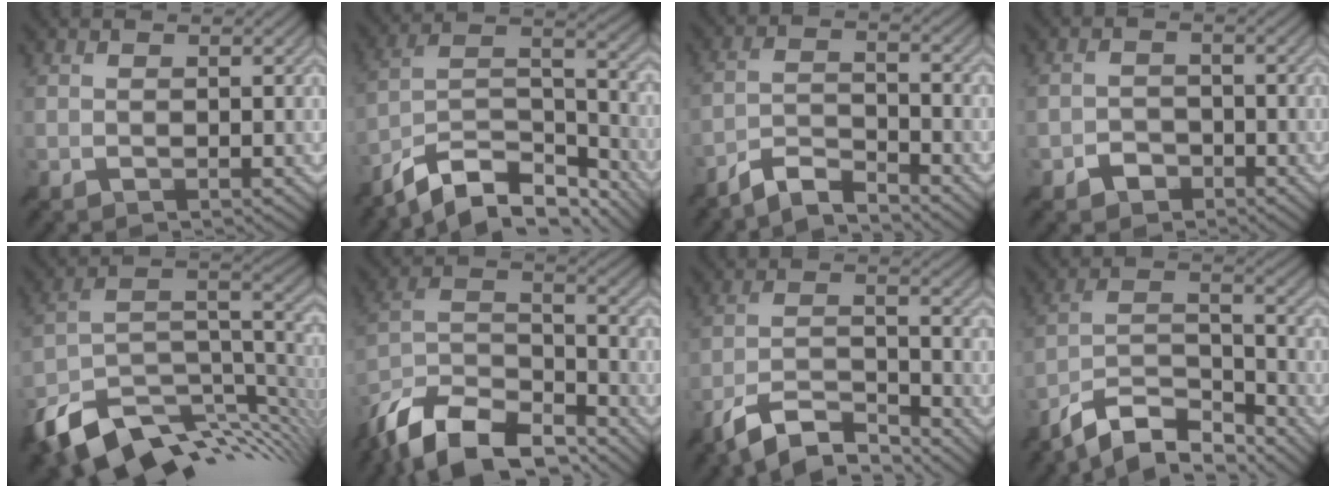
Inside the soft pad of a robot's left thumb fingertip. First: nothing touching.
{"total": 12.0, "force": [-8.9, 4.5, 6.6], "torque": [-0.137, 0.001, -0.157]}
{"total": 5.1, "force": [-4.5, 0.8, 2.1], "torque": [-0.047, 0.002, -0.095]}
{"total": 2.3, "force": [-1.4, 1.7, 0.7], "torque": [-0.005, 0.008, -0.032]}
{"total": 13.2, "force": [-6.3, 7.1, 9.1], "torque": [-0.204, -0.019, -0.099]}
{"total": 15.7, "force": [-12.4, 6.0, 7.7], "torque": [-0.204, -0.003, -0.212]}
{"total": 8.5, "force": [-6.8, 2.3, 4.5], "torque": [-0.089, 0.005, -0.137]}
{"total": 10.1, "force": [-8.2, 2.9, 5.2], "torque": [-0.101, 0.010, -0.157]}